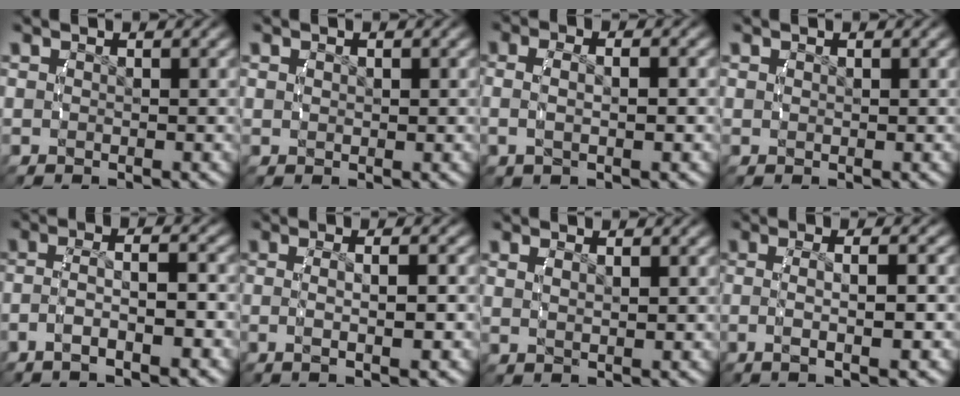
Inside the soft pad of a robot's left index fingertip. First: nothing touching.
{"total": 0.5, "force": [0.4, 0.0, 0.4], "torque": [-0.008, -0.004, 0.010]}
{"total": 2.9, "force": [0.0, 1.0, 2.8], "torque": [-0.054, 0.000, 0.002]}
{"total": 0.0}
{"total": 4.1, "force": [-2.1, 1.1, 3.4], "torque": [-0.066, -0.002, -0.033]}
{"total": 3.2, "force": [-0.7, 0.2, 3.1], "torque": [-0.062, -0.001, -0.011]}
{"total": 1.2, "force": [0.5, 0.1, 1.1], "torque": [-0.016, 0.002, 0.011]}
{"total": 3.7, "force": [-0.8, 0.4, 3.6], "torque": [-0.073, -0.001, -0.012]}